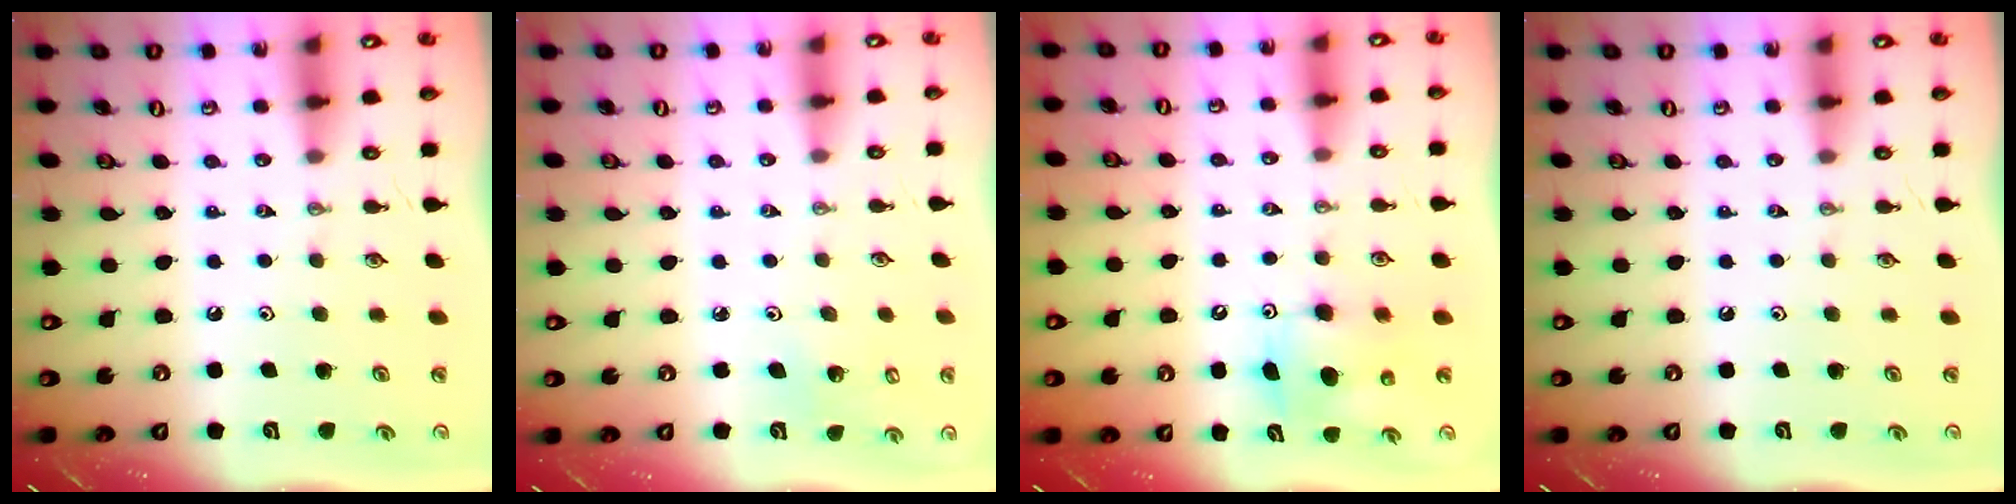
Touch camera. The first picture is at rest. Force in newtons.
{"total": 2.9, "press": 2.8, "slide": 1.0}
{"total": 9.8, "press": 9.8, "slide": 1.2}
{"total": 0.0}